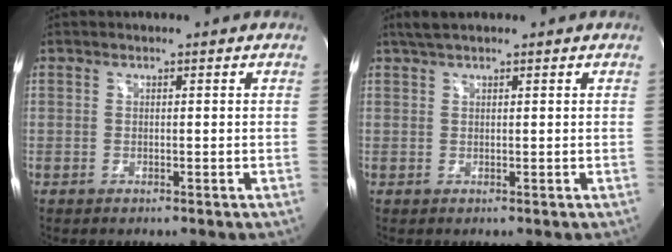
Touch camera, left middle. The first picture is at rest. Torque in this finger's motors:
{"motor_torque": [0.09, 0.00, -0.06, 0.02]}